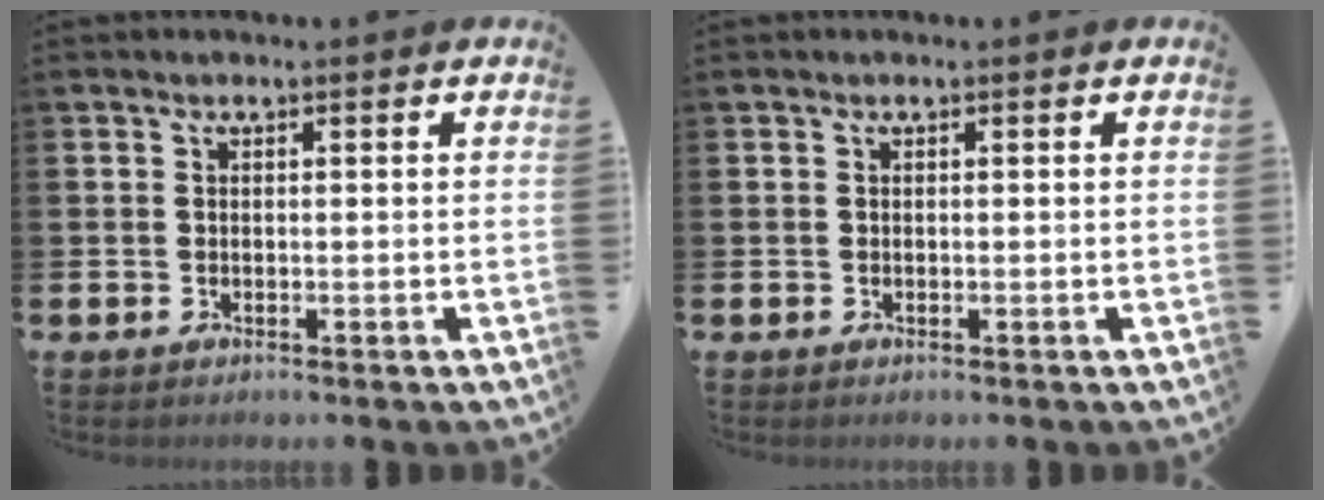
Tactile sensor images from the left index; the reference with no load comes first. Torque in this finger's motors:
{"motor_torque": [-0.07, 0.07, 0.00, 0.00]}